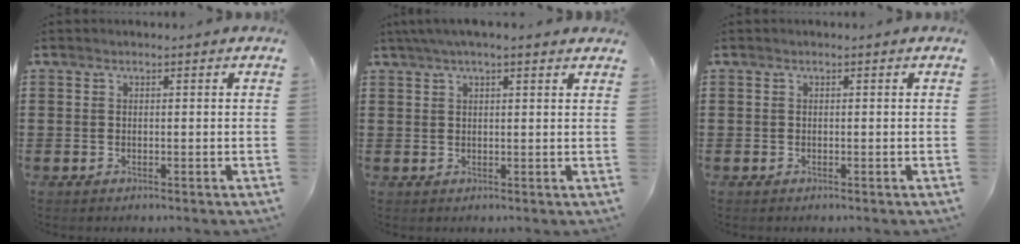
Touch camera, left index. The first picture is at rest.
{"total": 3.3, "force": [2.4, 0.4, 2.2], "torque": [-0.048, 0.006, 0.044]}
{"total": 0.0}